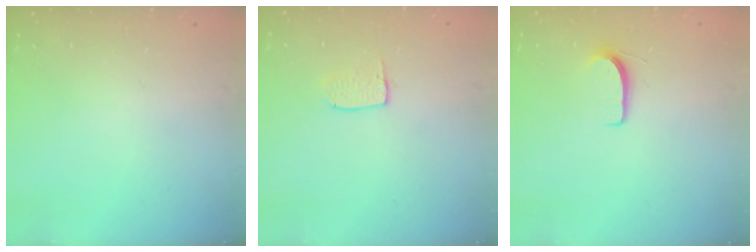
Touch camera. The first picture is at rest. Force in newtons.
{"total": 3.8, "press": 3.8, "slide": 0.2}
{"total": 5.8, "press": 5.8, "slide": 0.6}